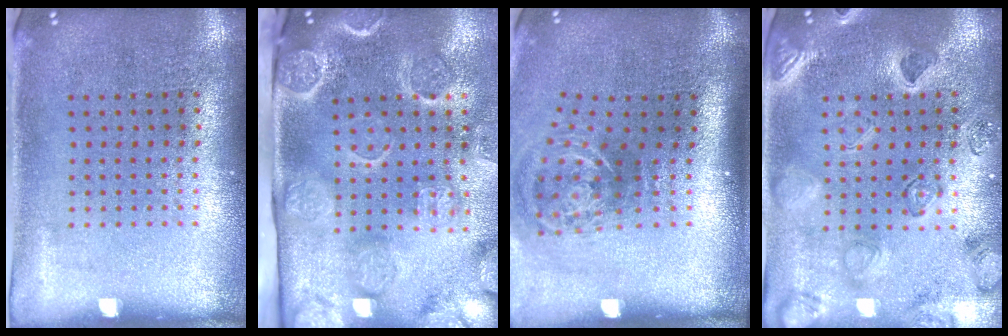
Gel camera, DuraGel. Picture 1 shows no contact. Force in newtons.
{"total": 4.3, "press": 3.4, "slide": 2.7}
{"total": 2.2, "press": 1.4, "slide": 1.7}
{"total": 2.4, "press": 2.4, "slide": 0.5}